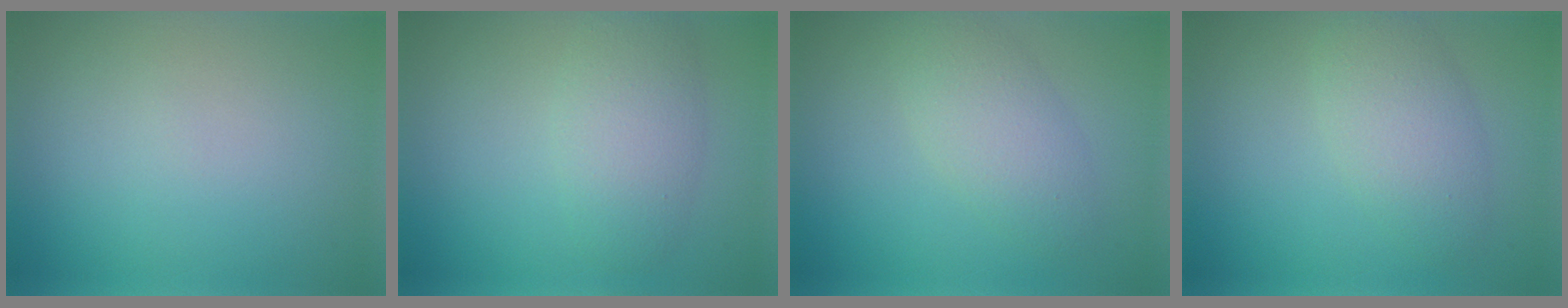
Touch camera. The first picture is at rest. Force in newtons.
{"total": 3.8, "press": 3.8, "slide": 0.1}
{"total": 3.6, "press": 3.5, "slide": 0.2}
{"total": 3.7, "press": 3.7, "slide": 0.1}